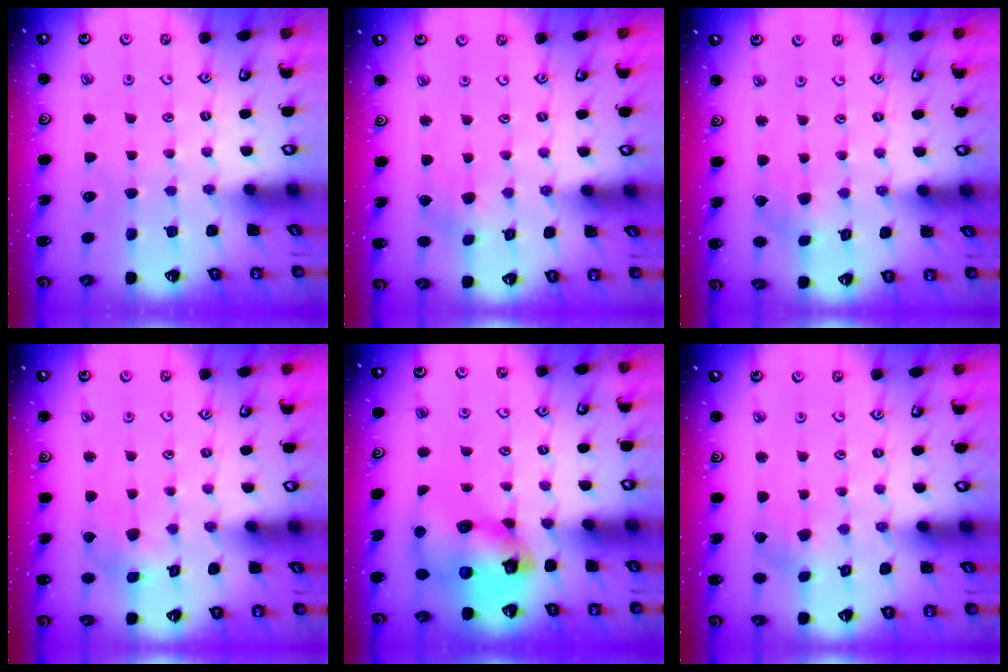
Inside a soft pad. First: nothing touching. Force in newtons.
{"total": 2.5, "press": 2.4, "slide": 0.2}
{"total": 1.8, "press": 1.8, "slide": 0.1}
{"total": 2.6, "press": 2.5, "slide": 0.3}
{"total": 12.8, "press": 12.7, "slide": 1.8}
{"total": 1.2, "press": 1.2, "slide": 0.2}